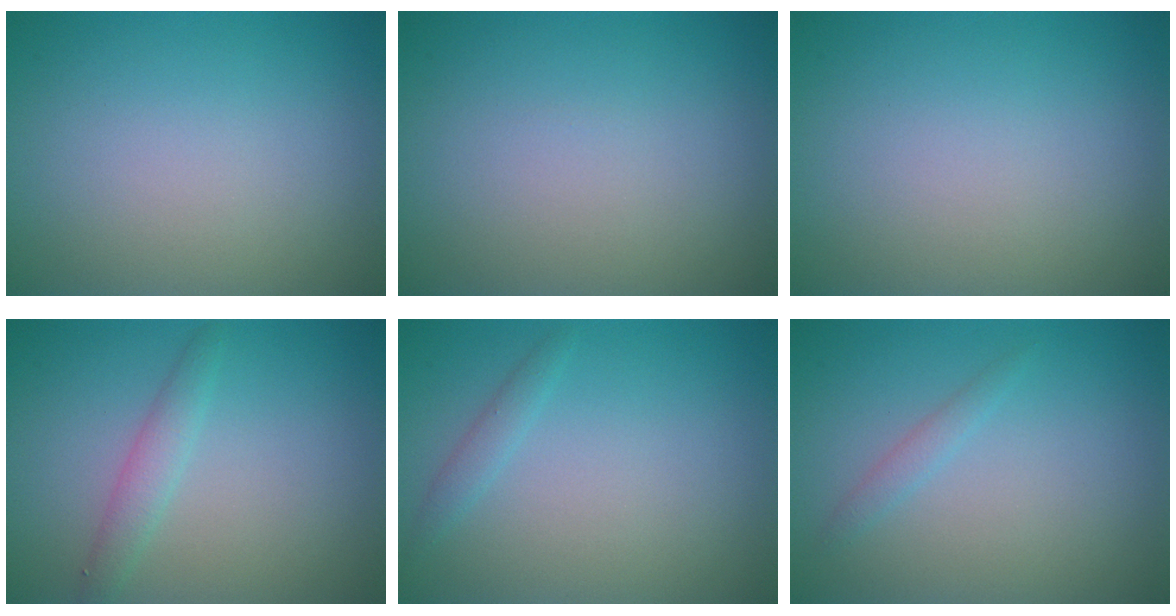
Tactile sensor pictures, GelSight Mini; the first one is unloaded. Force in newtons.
{"total": 0.0}
{"total": 0.0}
{"total": 1.9, "press": 1.9, "slide": 0.1}
{"total": 1.0, "press": 1.0, "slide": 0.1}
{"total": 1.0, "press": 1.0, "slide": 0.0}